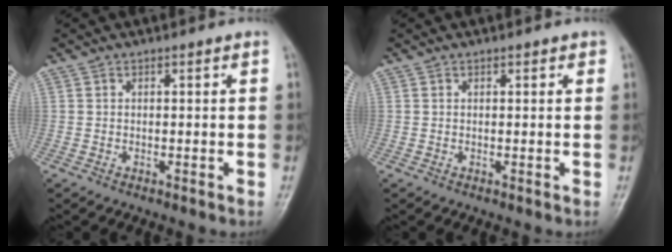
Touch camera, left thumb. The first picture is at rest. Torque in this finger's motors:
{"motor_torque": [-0.06, -0.04, -0.09, -0.02, 0.00]}